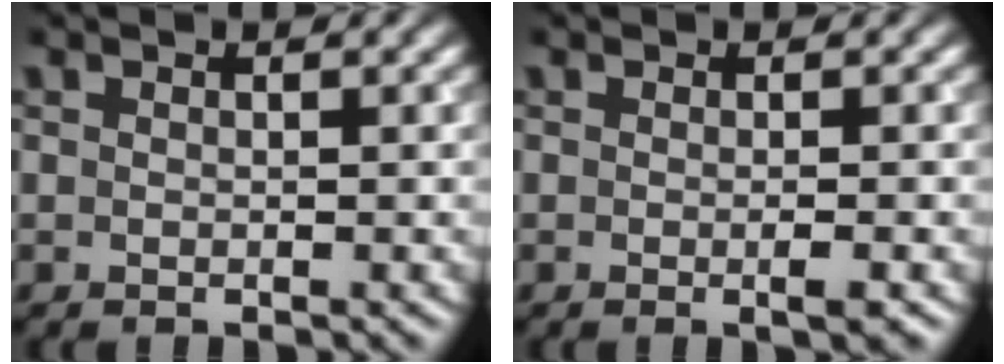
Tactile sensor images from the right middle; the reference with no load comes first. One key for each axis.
{"total": 1.6, "fx": -0.3, "fy": 0.3, "fz": 1.5, "tx": -0.018, "ty": -0.003, "tz": -0.008}